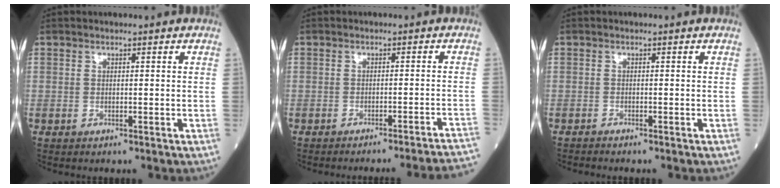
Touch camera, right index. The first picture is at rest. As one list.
[{"total": 14.4, "force": [-13.9, -2.2, 3.2], "torque": [0.003, -0.020, -0.158]}, {"total": 1.1, "force": [-1.1, -0.1, 0.2], "torque": [-0.001, 0.001, -0.020]}]